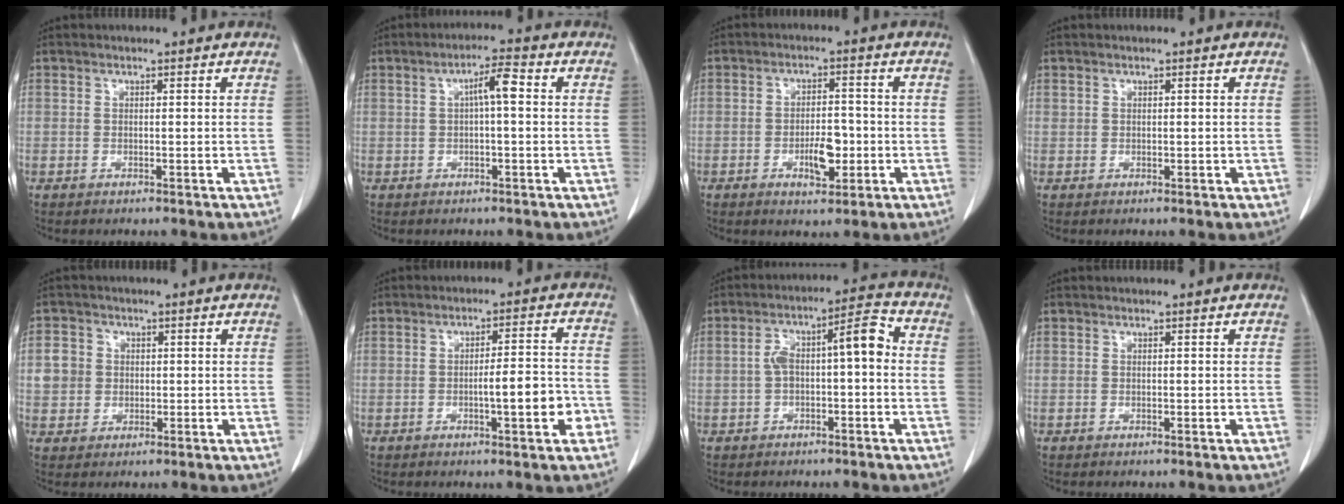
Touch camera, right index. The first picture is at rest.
{"total": 4.2, "force": [0.6, 0.6, 4.1], "torque": [-0.067, 0.012, 0.006]}
{"total": 5.3, "force": [-1.6, 2.2, 4.5], "torque": [-0.074, 0.002, -0.021]}
{"total": 0.6, "force": [0.2, 0.4, 0.4], "torque": [-0.012, 0.003, 0.008]}
{"total": 4.5, "force": [0.6, 4.3, 1.1], "torque": [-0.019, 0.012, 0.012]}
{"total": 6.9, "force": [-2.2, 1.0, 6.4], "torque": [-0.093, 0.010, -0.029]}
{"total": 8.0, "force": [-0.1, 2.1, 7.7], "torque": [-0.135, 0.040, -0.003]}
{"total": 0.0}